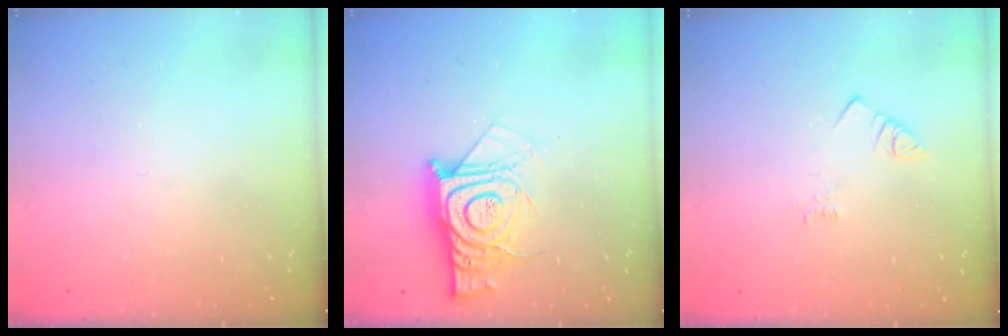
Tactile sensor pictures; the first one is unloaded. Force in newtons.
{"total": 14.2, "press": 14.2, "slide": 1.2}
{"total": 1.4, "press": 1.4, "slide": 0.3}